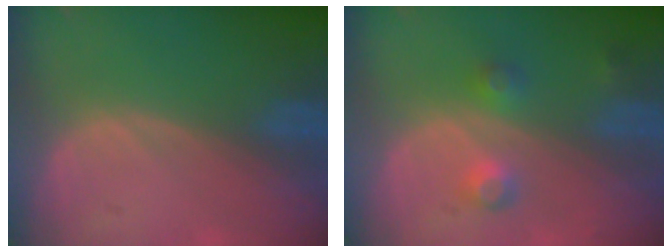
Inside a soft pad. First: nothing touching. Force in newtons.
{"total": 3.7, "press": 3.7, "slide": 0.4}